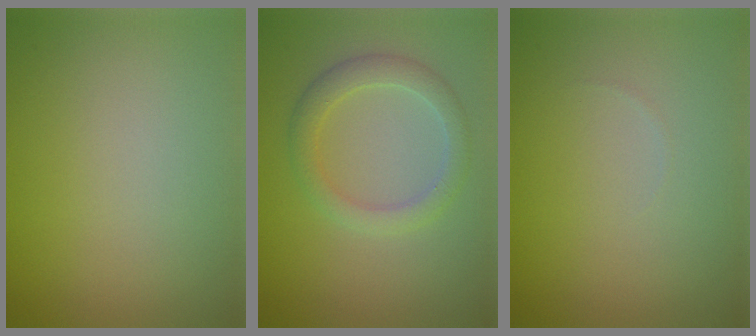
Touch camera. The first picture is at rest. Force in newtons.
{"total": 2.8, "press": 2.8, "slide": 0.1}
{"total": 0.0}